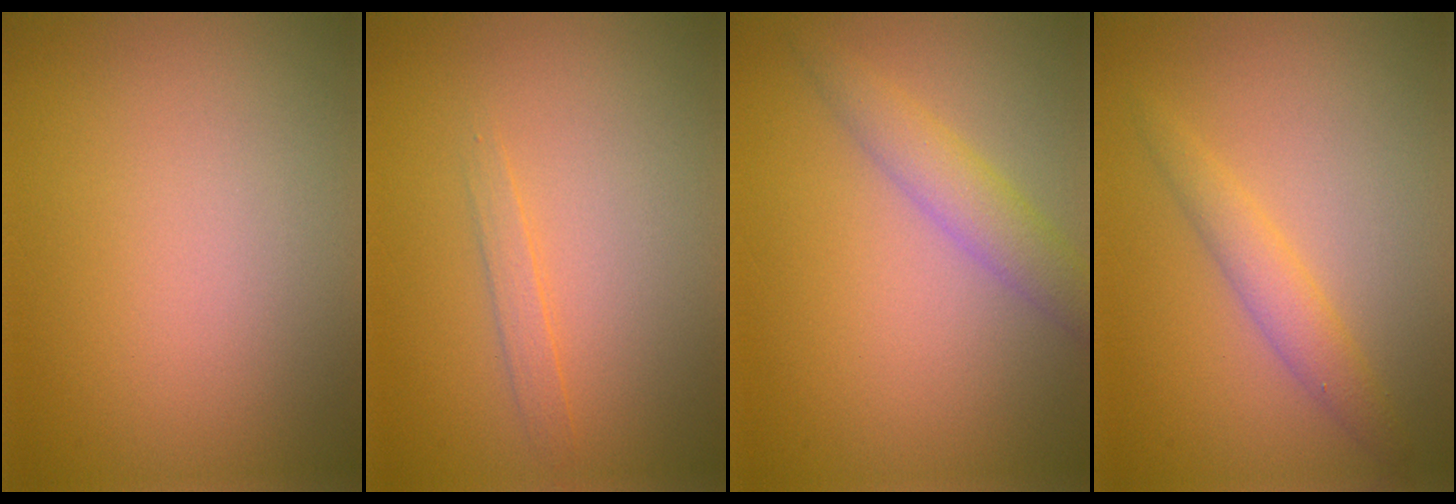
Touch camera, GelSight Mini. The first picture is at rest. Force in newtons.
{"total": 1.2, "press": 1.2, "slide": 0.1}
{"total": 3.0, "press": 3.0, "slide": 0.1}
{"total": 2.2, "press": 2.2, "slide": 0.1}